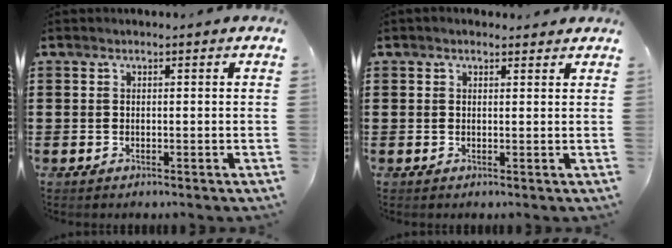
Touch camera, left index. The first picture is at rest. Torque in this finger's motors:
{"motor_torque": [0.55, -0.10, 0.03, 0.00]}